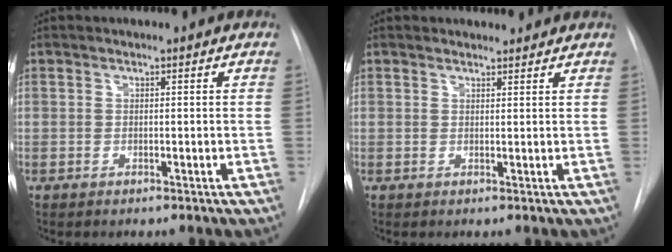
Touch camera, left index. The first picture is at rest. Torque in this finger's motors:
{"motor_torque": [0.82, -1.08, 0.08, 0.01]}